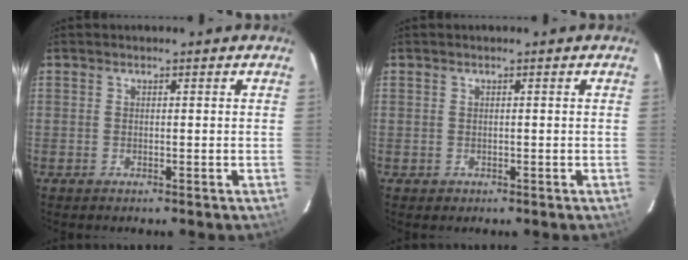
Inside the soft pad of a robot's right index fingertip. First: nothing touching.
{"total": 1.0, "force": [-0.3, 1.0, 0.1], "torque": [0.002, 0.002, 0.001]}